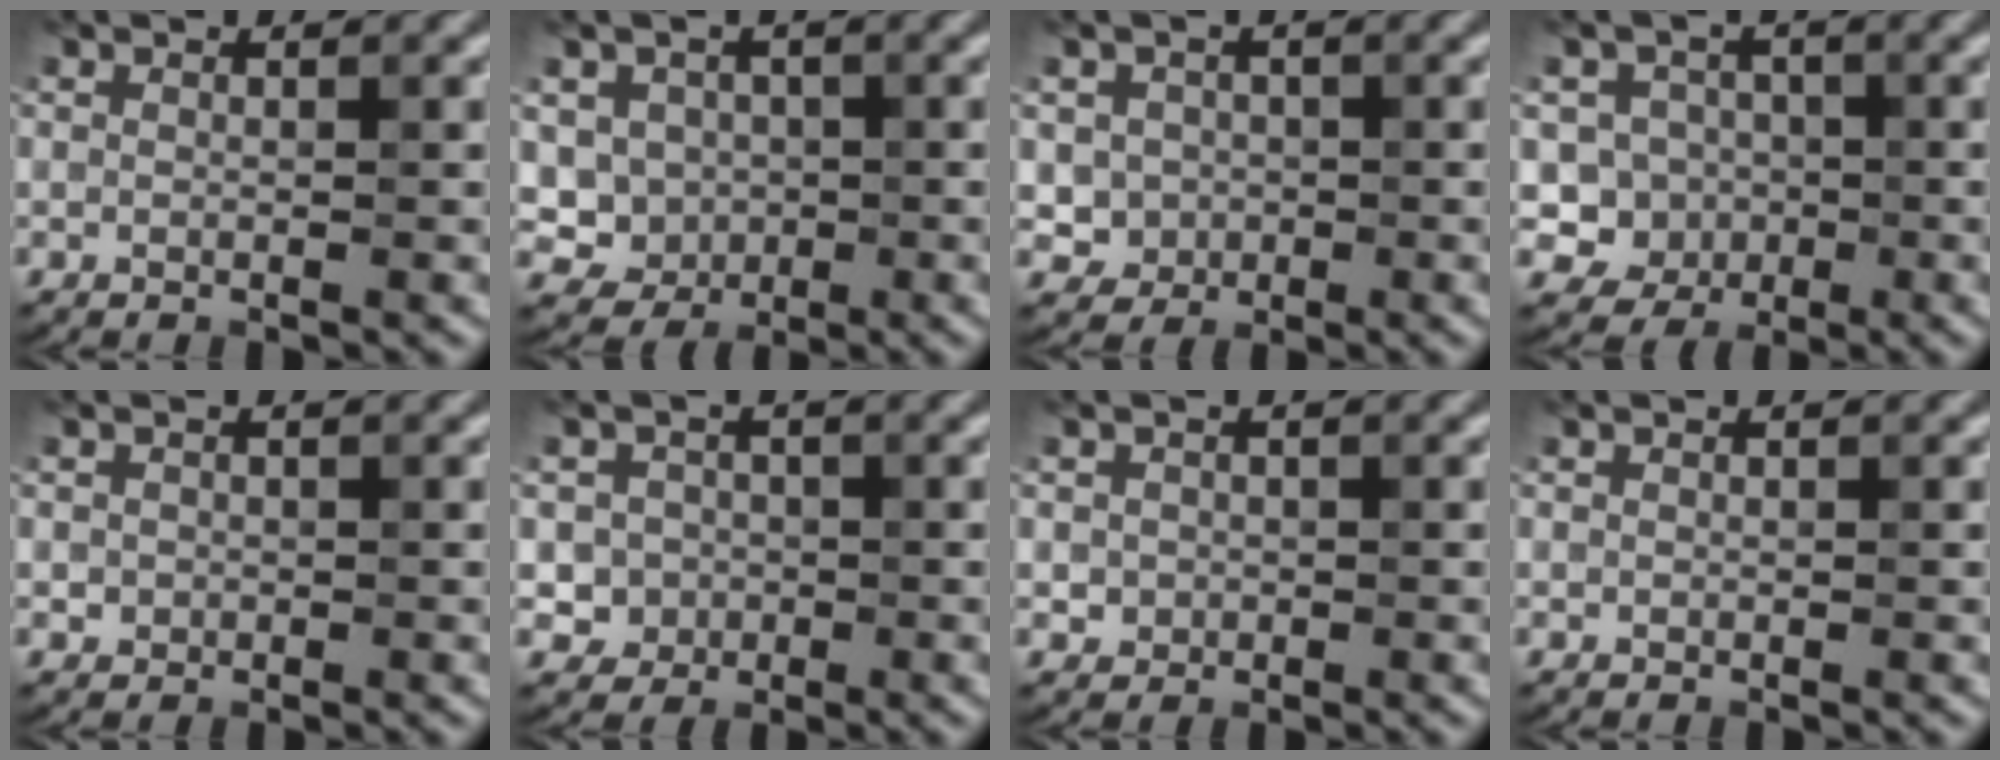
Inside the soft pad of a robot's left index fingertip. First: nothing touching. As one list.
[{"total": 3.5, "force": [0.1, 3.3, 1.1], "torque": [-0.010, -0.006, -0.007]}, {"total": 2.2, "force": [-0.1, 2.2, 0.4], "torque": [0.005, -0.004, 0.000]}, {"total": 3.9, "force": [-0.8, 3.7, 0.9], "torque": [0.005, 0.008, -0.027]}, {"total": 0.8, "force": [0.0, 0.8, 0.1], "torque": [0.006, -0.004, -0.001]}, {"total": 2.8, "force": [-0.6, 2.7, 0.3], "torque": [0.017, 0.002, -0.018]}, {"total": 1.2, "force": [0.0, 1.2, 0.1], "torque": [0.007, -0.004, -0.001]}, {"total": 0.0}]